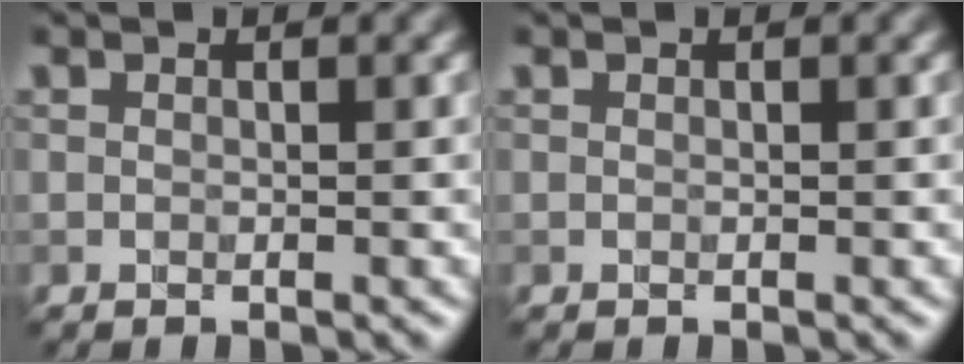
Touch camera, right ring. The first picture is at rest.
{"total": 0.0}